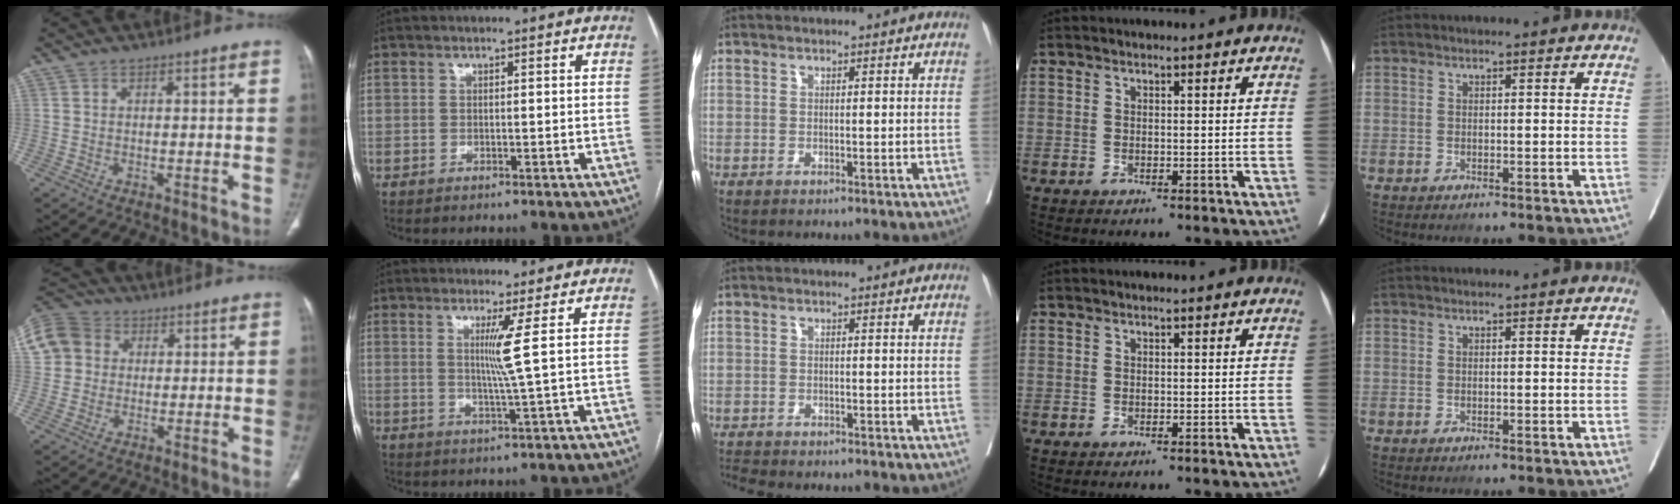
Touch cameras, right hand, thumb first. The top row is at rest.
{"thumb": {"total": 12.1, "force": [2.8, 10.5, 5.2], "torque": [-0.117, 0.032, 0.046]}, "index": {"total": 4.1, "force": [1.1, -1.8, 3.5], "torque": [-0.069, -0.011, 0.024]}, "middle": {"total": 3.4, "force": [-3.2, 0.7, 0.8], "torque": [-0.012, -0.009, -0.052]}}